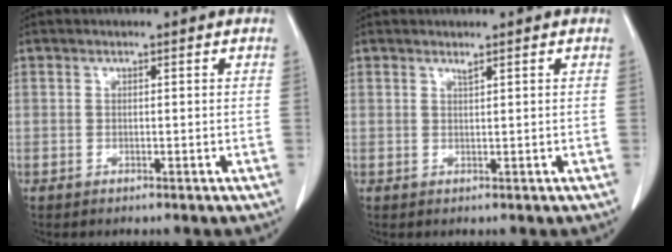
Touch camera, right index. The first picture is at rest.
{"total": 0.6, "force": [0.5, -0.2, 0.3], "torque": [-0.013, -0.008, 0.013]}